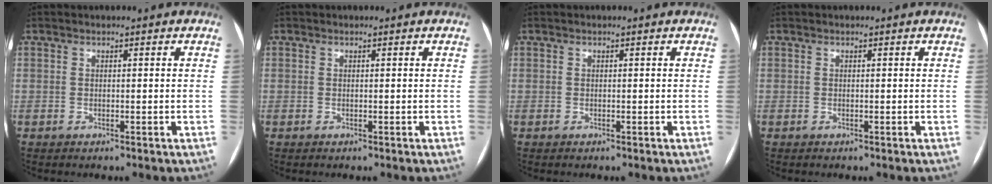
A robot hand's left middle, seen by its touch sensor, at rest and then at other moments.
{"total": 0.7, "force": [-0.4, -0.6, -0.3], "torque": [0.005, -0.006, -0.006]}
{"total": 0.0}
{"total": 0.0}